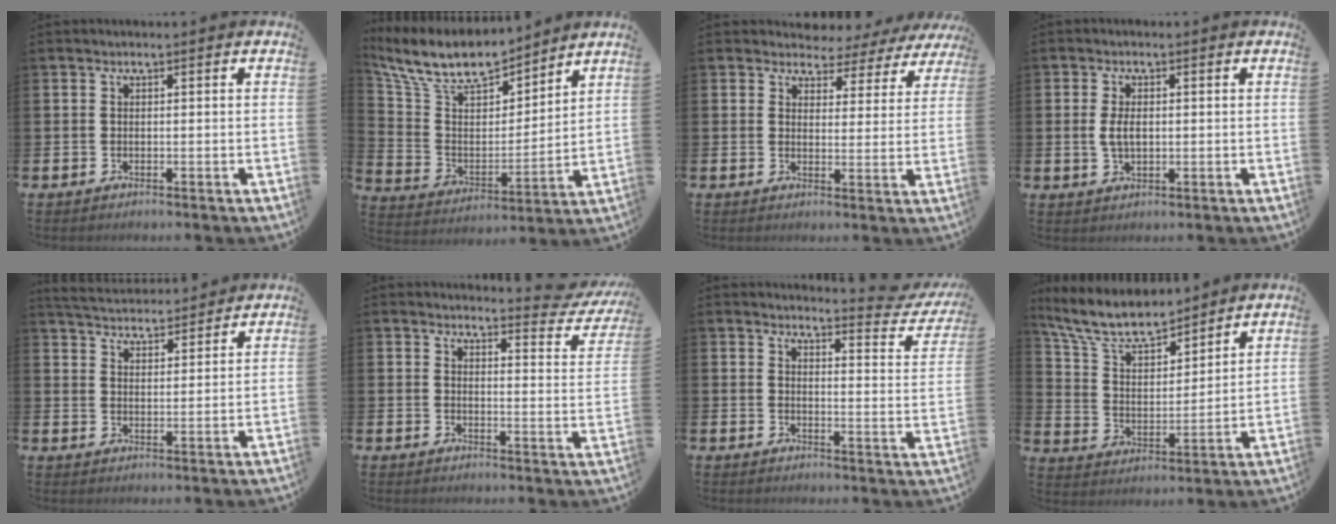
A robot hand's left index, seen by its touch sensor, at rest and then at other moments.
{"total": 11.0, "force": [10.0, 3.2, 3.2], "torque": [-0.106, -0.066, 0.176]}
{"total": 3.1, "force": [2.5, 1.8, -0.1], "torque": [-0.009, -0.028, 0.037]}
{"total": 3.1, "force": [0.3, 1.8, 2.5], "torque": [-0.037, 0.002, 0.001]}
{"total": 4.7, "force": [4.7, 0.6, 0.0], "torque": [-0.018, -0.029, 0.083]}
{"total": 3.3, "force": [3.3, 0.4, 0.5], "torque": [0.003, -0.032, 0.049]}
{"total": 3.5, "force": [3.4, 0.3, 0.7], "torque": [-0.004, -0.037, 0.049]}
{"total": 9.6, "force": [8.4, 2.6, 3.7], "torque": [-0.108, -0.046, 0.151]}